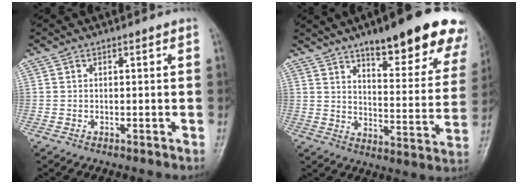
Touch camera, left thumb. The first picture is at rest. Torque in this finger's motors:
{"motor_torque": [0.78, 0.96, 1.29, -1.48, 0.11]}